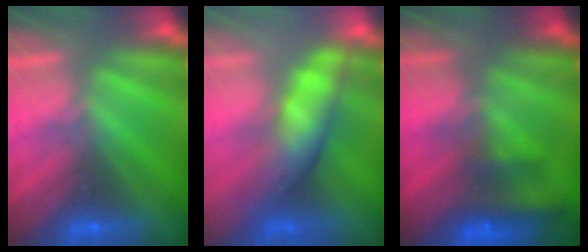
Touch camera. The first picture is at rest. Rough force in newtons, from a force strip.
{"total": 3.8}
{"total": 7.8}